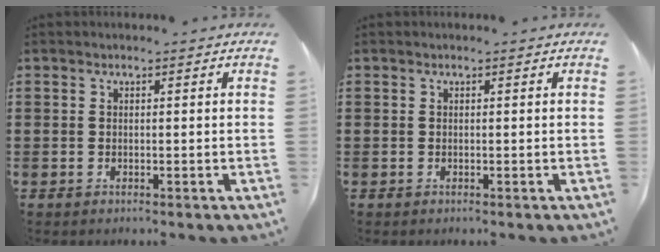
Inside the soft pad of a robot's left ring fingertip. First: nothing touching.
{"total": 0.0}